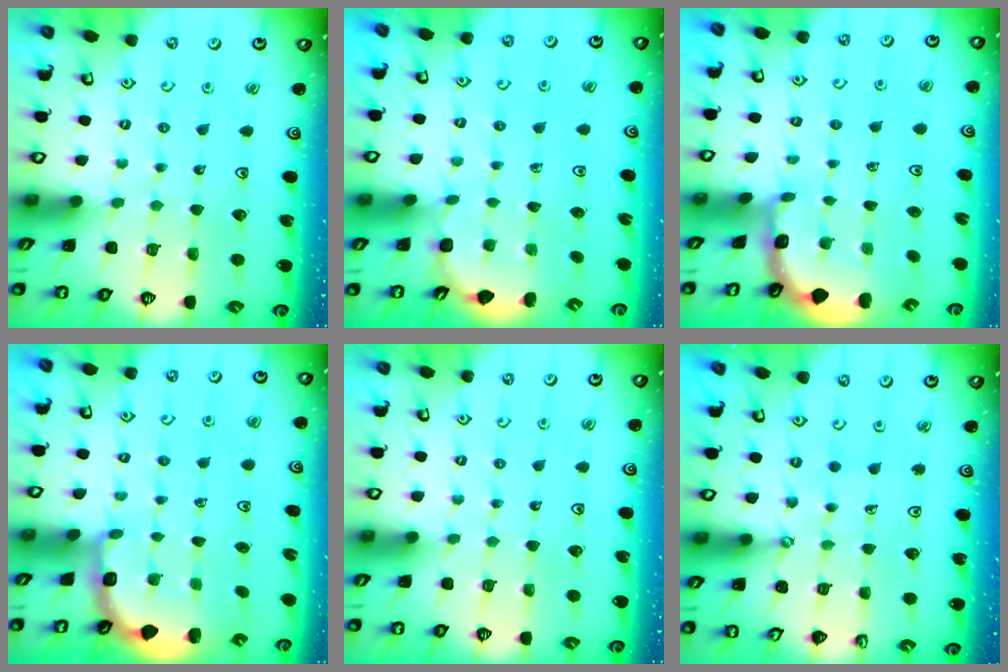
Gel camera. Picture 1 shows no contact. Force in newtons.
{"total": 2.5, "press": 2.1, "slide": 1.5}
{"total": 1.3, "press": 1.3, "slide": 0.1}
{"total": 2.7, "press": 2.4, "slide": 1.4}
{"total": 0.0}
{"total": 0.6, "press": 0.6, "slide": 0.1}